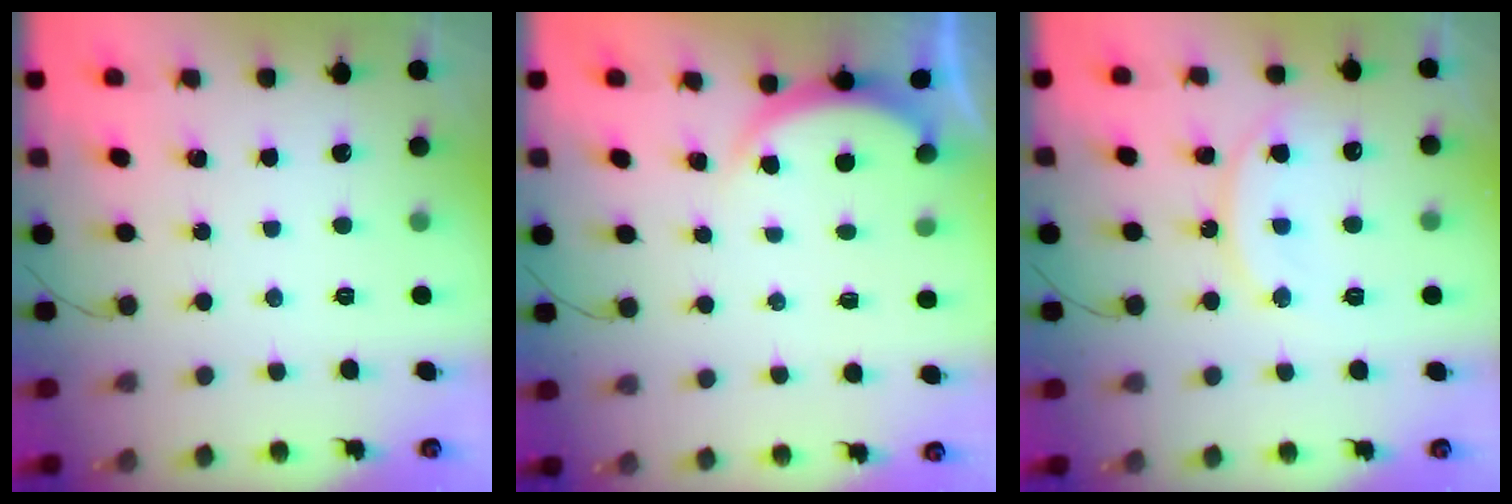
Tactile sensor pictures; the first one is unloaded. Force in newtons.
{"total": 2.5, "press": 2.5, "slide": 0.5}
{"total": 11.0, "press": 11.0, "slide": 0.7}